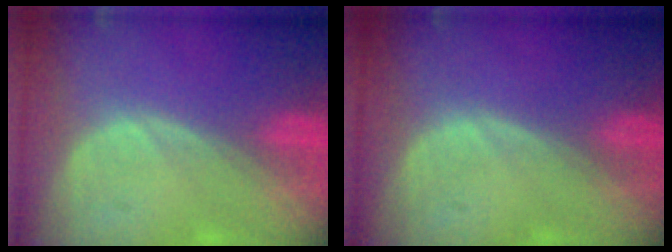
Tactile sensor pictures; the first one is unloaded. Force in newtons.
{"total": 0.0}